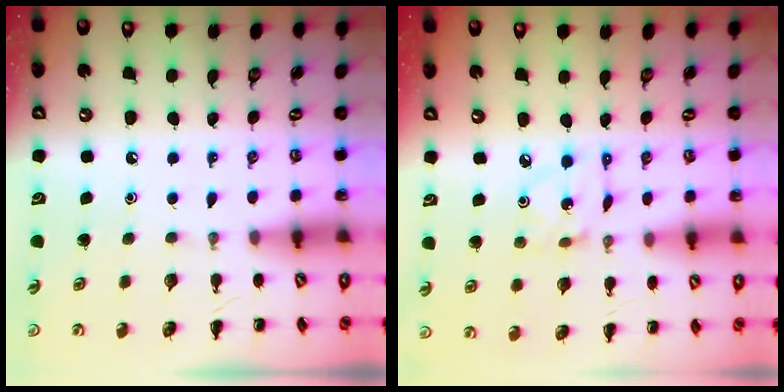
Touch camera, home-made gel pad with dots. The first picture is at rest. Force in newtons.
{"total": 2.4, "press": 2.4, "slide": 0.4}